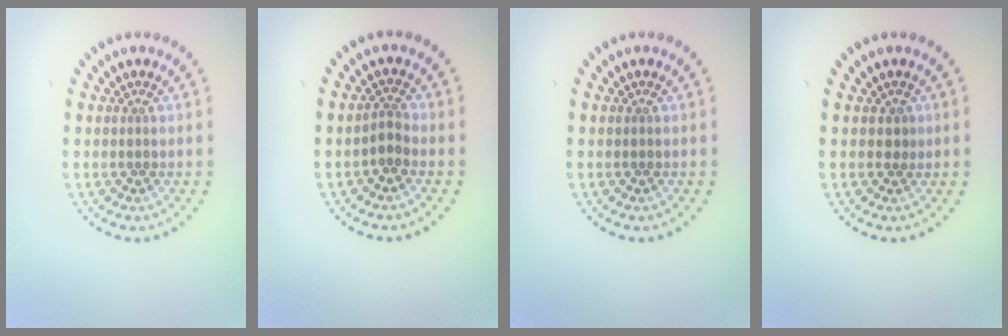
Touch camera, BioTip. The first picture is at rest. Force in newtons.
{"total": 1.4, "press": 1.0, "slide": 1.0}
{"total": 0.0}
{"total": 0.8, "press": 0.6, "slide": 0.5}